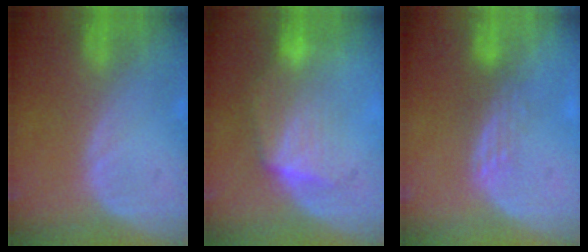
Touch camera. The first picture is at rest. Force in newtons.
{"total": 7.3, "press": 6.9, "slide": 2.6}
{"total": 3.0, "press": 2.5, "slide": 1.7}